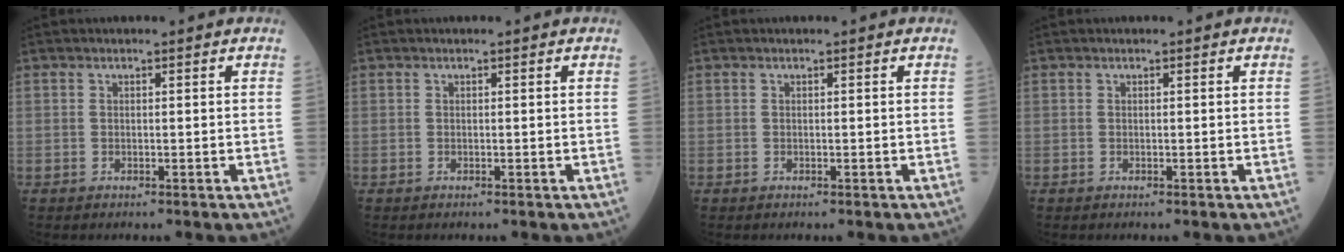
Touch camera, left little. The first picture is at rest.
{"total": 0.0}
{"total": 0.0}
{"total": 0.0}